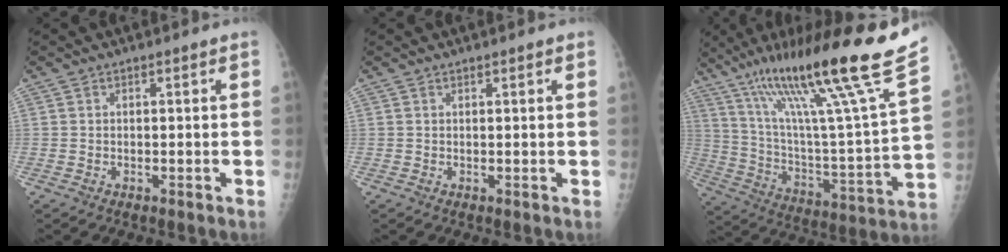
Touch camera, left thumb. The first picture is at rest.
{"total": 1.0, "force": [0.7, 0.2, 0.7], "torque": [-0.006, 0.000, 0.009]}
{"total": 30.0, "force": [19.1, 1.9, 23.1], "torque": [-0.366, -0.056, 0.322]}